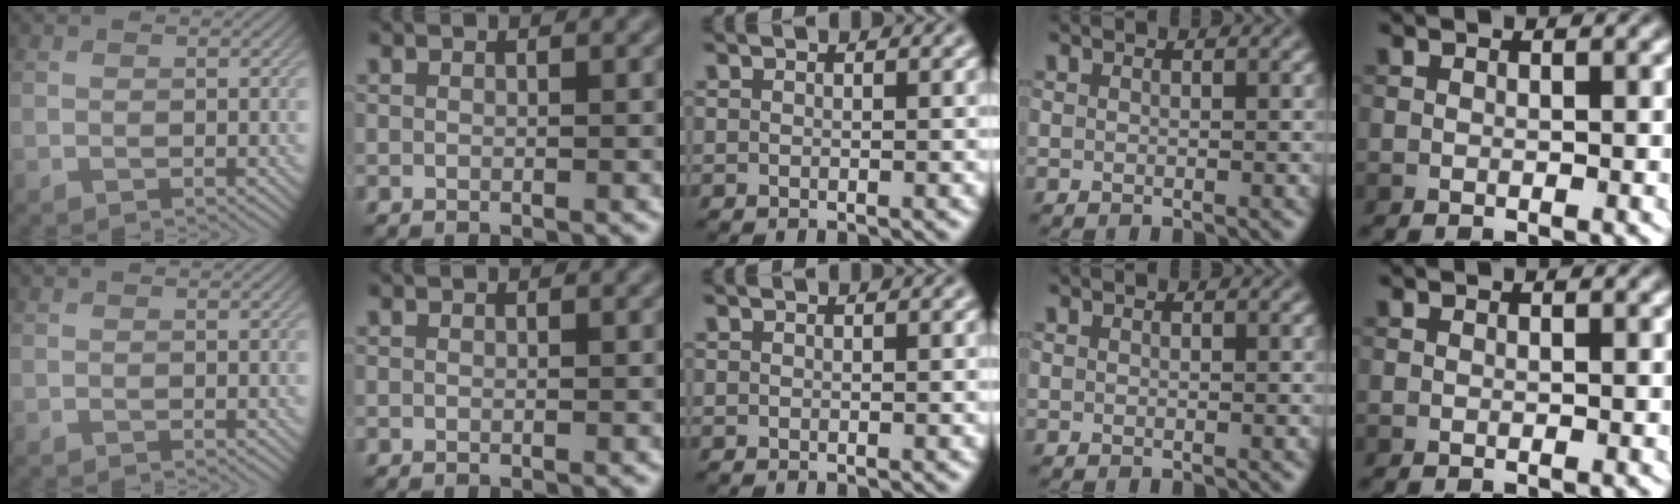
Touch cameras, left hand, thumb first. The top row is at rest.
{}